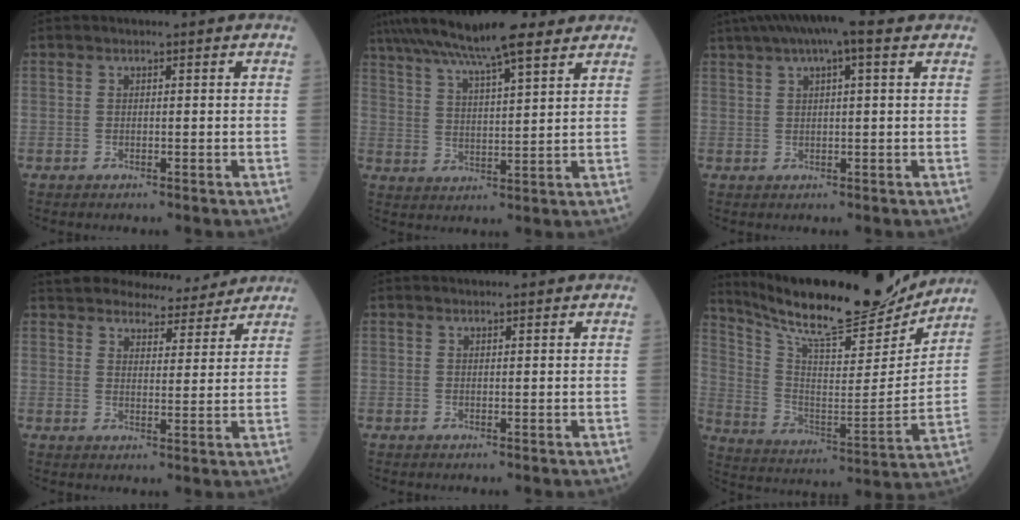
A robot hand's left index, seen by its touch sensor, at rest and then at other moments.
{"total": 13.5, "force": [10.8, 1.5, 7.9], "torque": [-0.139, 0.029, 0.177]}
{"total": 9.2, "force": [5.9, 1.6, 6.9], "torque": [-0.117, 0.045, 0.092]}
{"total": 7.2, "force": [6.8, 2.4, 1.1], "torque": [-0.009, 0.005, 0.085]}
{"total": 2.3, "force": [2.2, 0.3, 0.5], "torque": [-0.008, 0.018, 0.030]}
{"total": 22.1, "force": [20.1, 3.0, 8.7], "torque": [-0.161, -0.029, 0.315]}